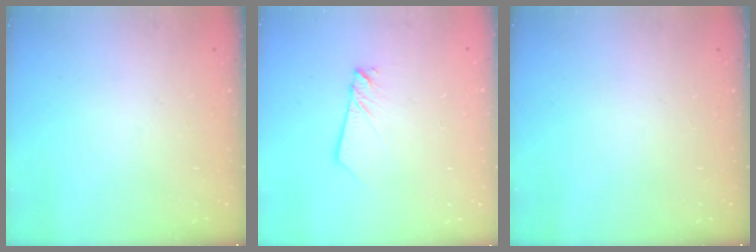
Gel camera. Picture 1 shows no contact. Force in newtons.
{"total": 2.1, "press": 2.1, "slide": 0.2}
{"total": 0.0}